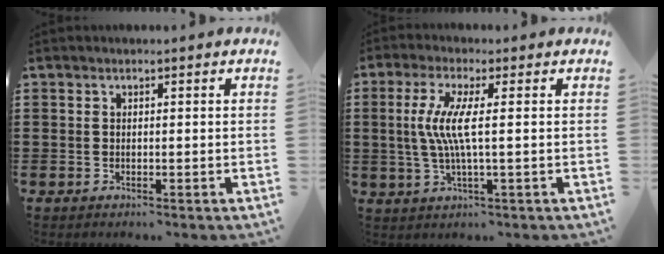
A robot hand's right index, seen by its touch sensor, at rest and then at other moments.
{"total": 6.6, "force": [0.3, 0.3, 6.5], "torque": [-0.152, -0.016, -0.007]}